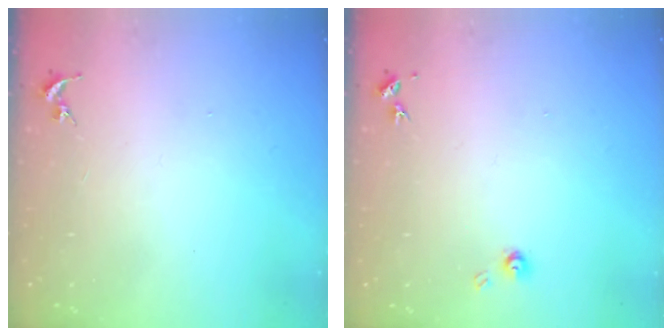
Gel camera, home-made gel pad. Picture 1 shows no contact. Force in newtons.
{"total": 4.3, "press": 4.3, "slide": 0.3}